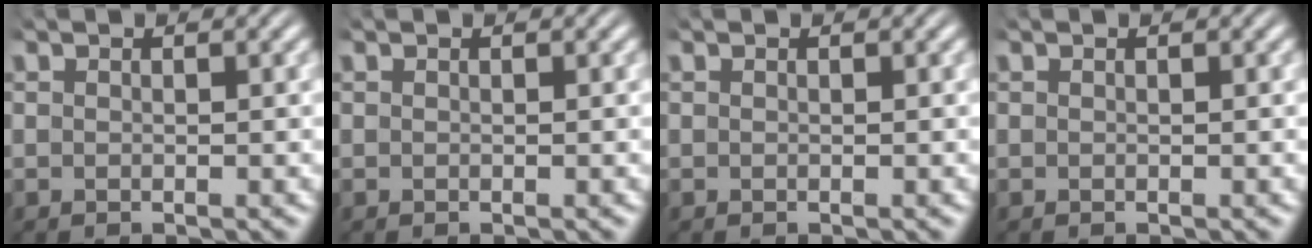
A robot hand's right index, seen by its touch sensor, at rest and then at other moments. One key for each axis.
{"total": 0.0}
{"total": 0.0}
{"total": 0.0}